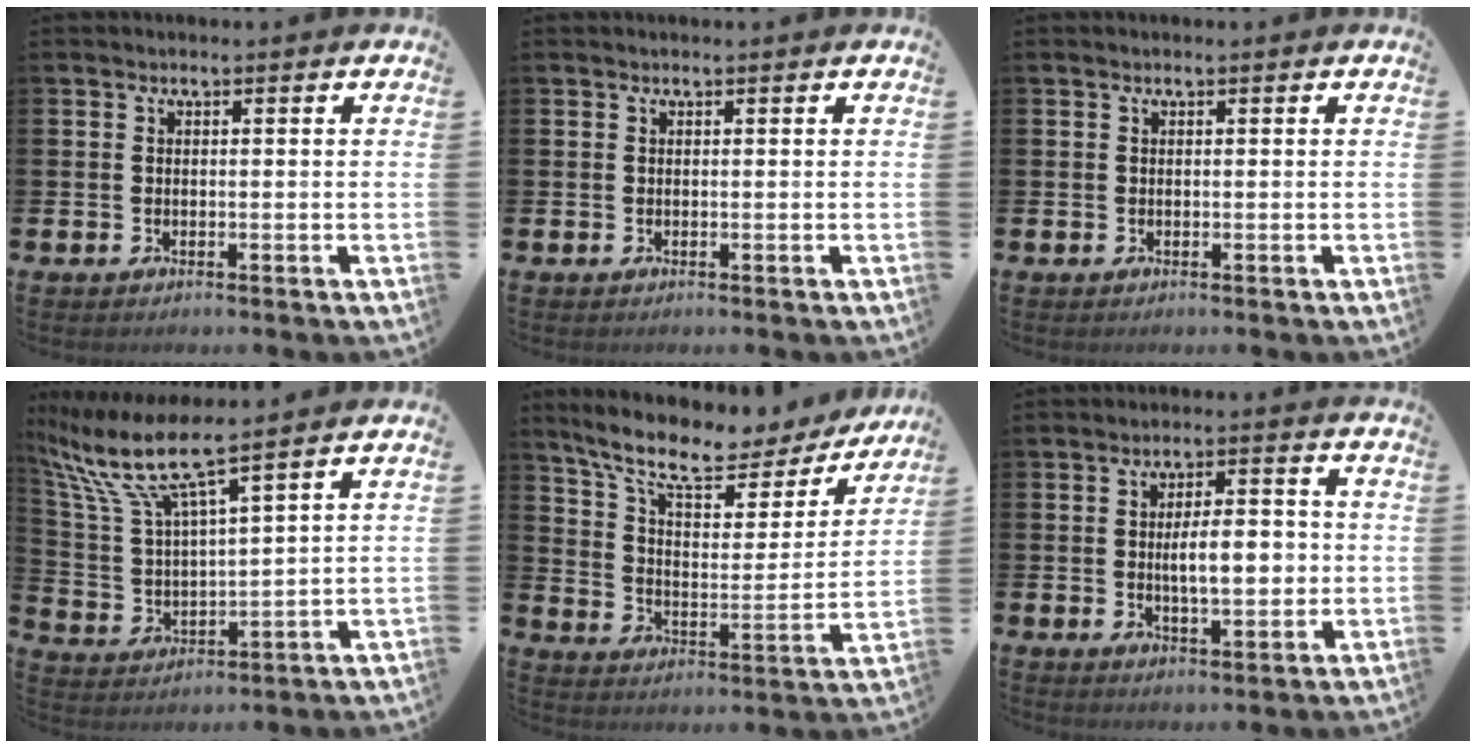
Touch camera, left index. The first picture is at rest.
{"total": 0.0}
{"total": 0.0}
{"total": 8.8, "force": [7.4, 0.9, 4.7], "torque": [-0.121, -0.041, 0.121]}
{"total": 11.3, "force": [9.5, 3.3, 5.3], "torque": [-0.124, -0.059, 0.158]}
{"total": 6.3, "force": [-0.3, 2.7, 5.7], "torque": [-0.075, -0.003, -0.014]}